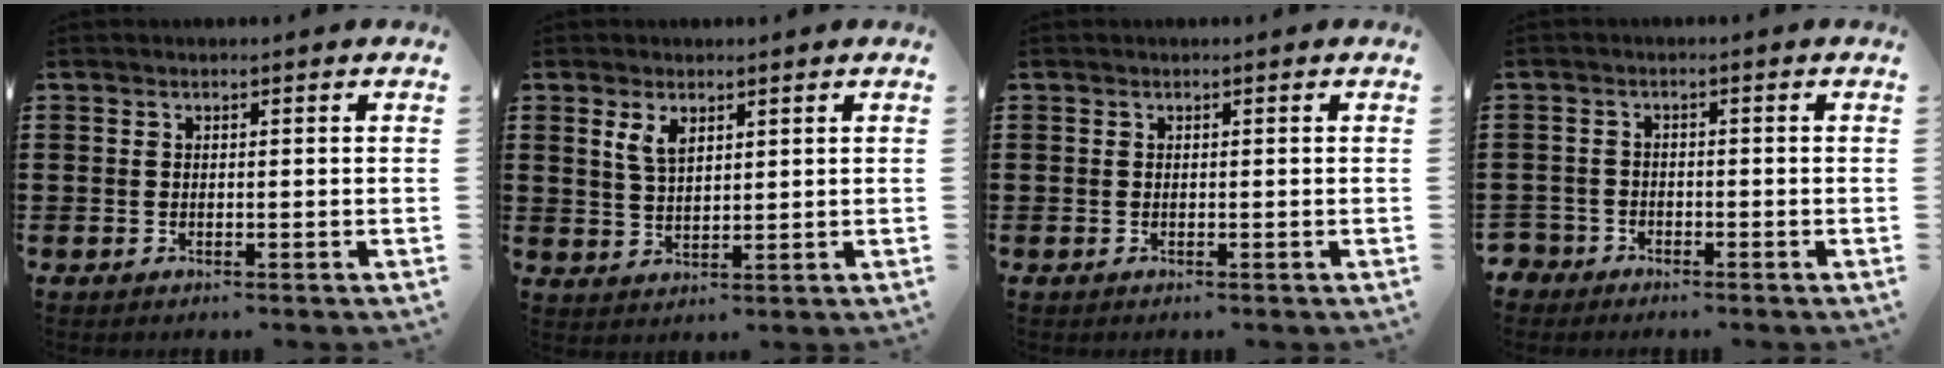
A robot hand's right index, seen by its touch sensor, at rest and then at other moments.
{"total": 3.5, "force": [1.9, 1.7, 2.3], "torque": [-0.052, 0.006, 0.034]}
{"total": 0.0}
{"total": 2.1, "force": [-1.8, 1.1, 0.0], "torque": [-0.014, -0.003, -0.044]}